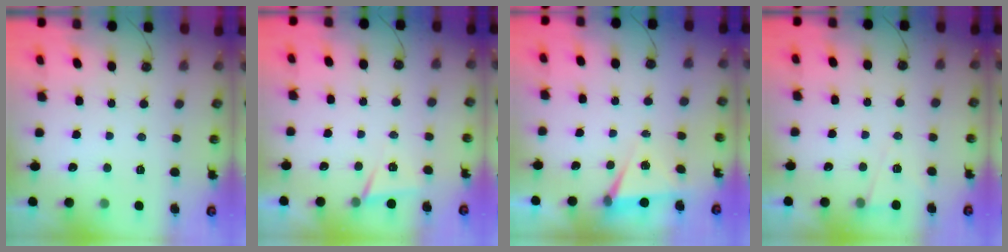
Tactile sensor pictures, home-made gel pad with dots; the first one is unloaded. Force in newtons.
{"total": 4.5, "press": 2.3, "slide": 3.8}
{"total": 5.0, "press": 2.3, "slide": 4.4}
{"total": 6.4, "press": 4.7, "slide": 4.3}